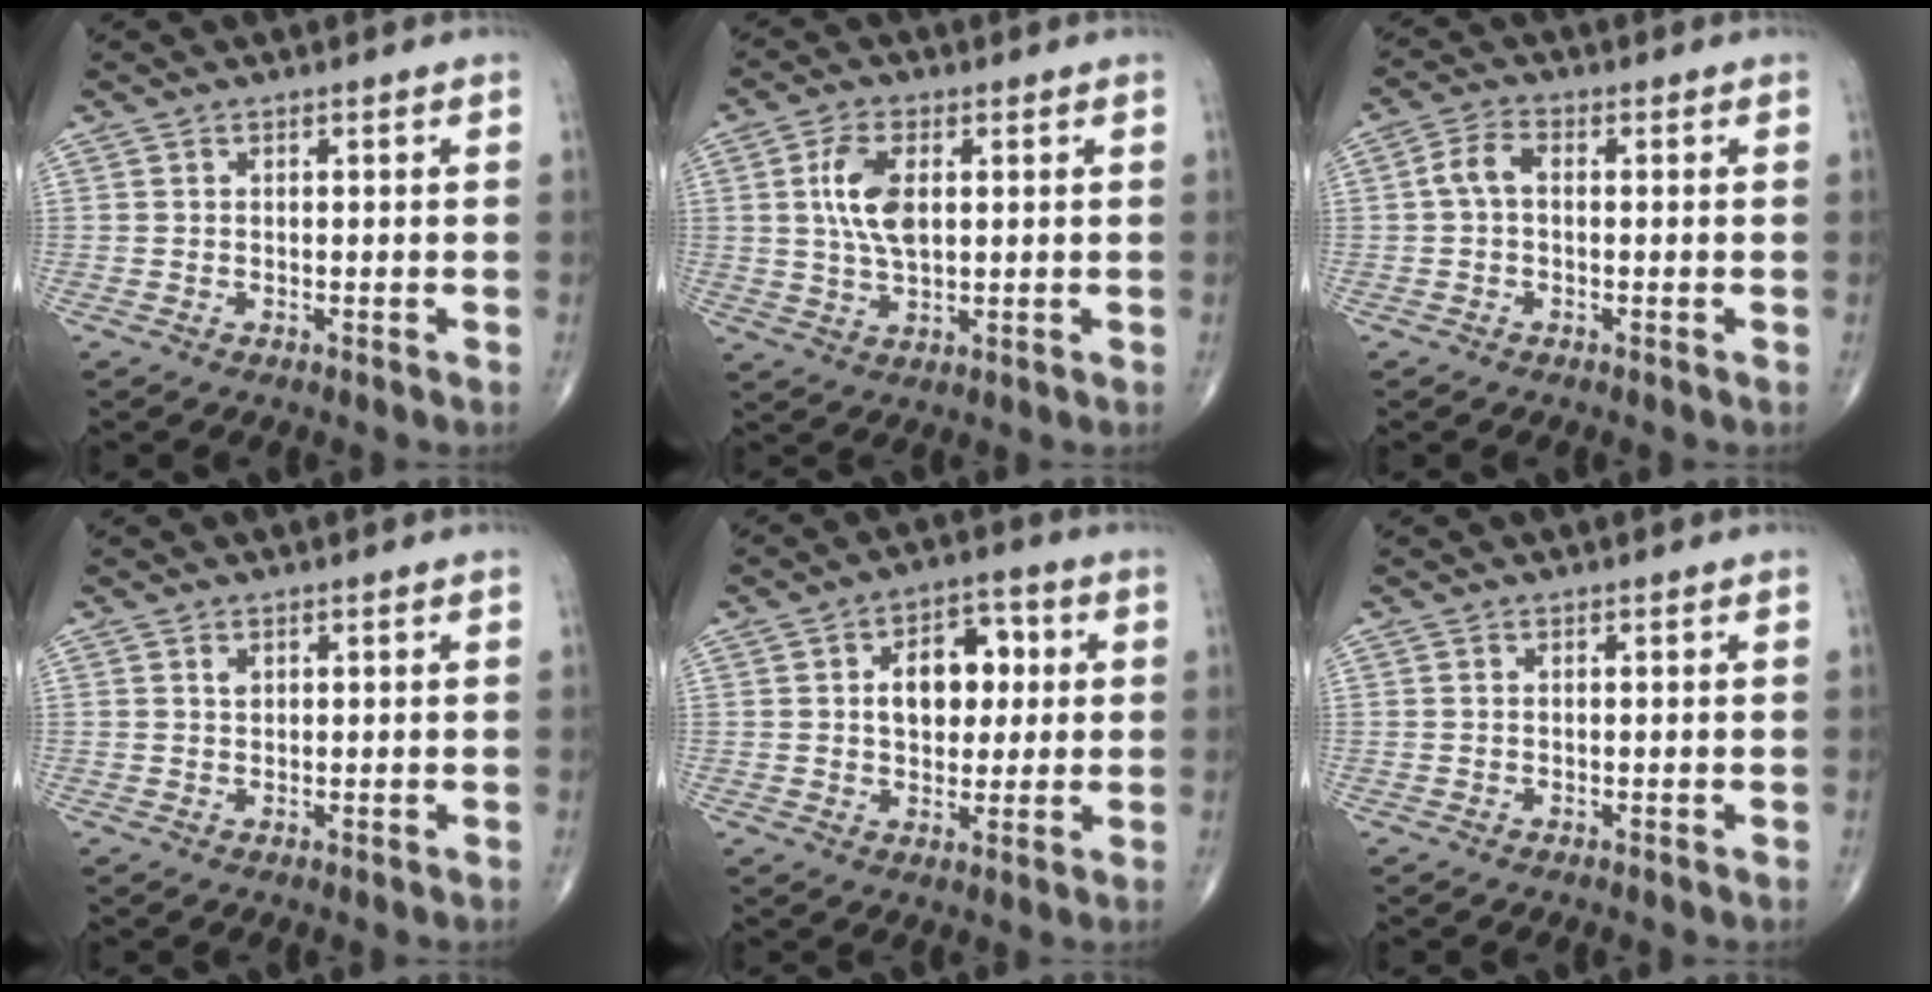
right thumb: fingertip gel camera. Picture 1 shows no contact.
{"total": 7.9, "force": [1.5, 4.0, 6.7], "torque": [-0.134, -0.002, 0.030]}
{"total": 4.0, "force": [0.0, 2.3, 3.2], "torque": [-0.066, 0.014, -0.007]}
{"total": 1.0, "force": [0.5, 0.7, 0.6], "torque": [-0.006, -0.001, 0.010]}
{"total": 10.4, "force": [1.7, 6.9, 7.6], "torque": [-0.073, 0.011, 0.024]}
{"total": 0.0}